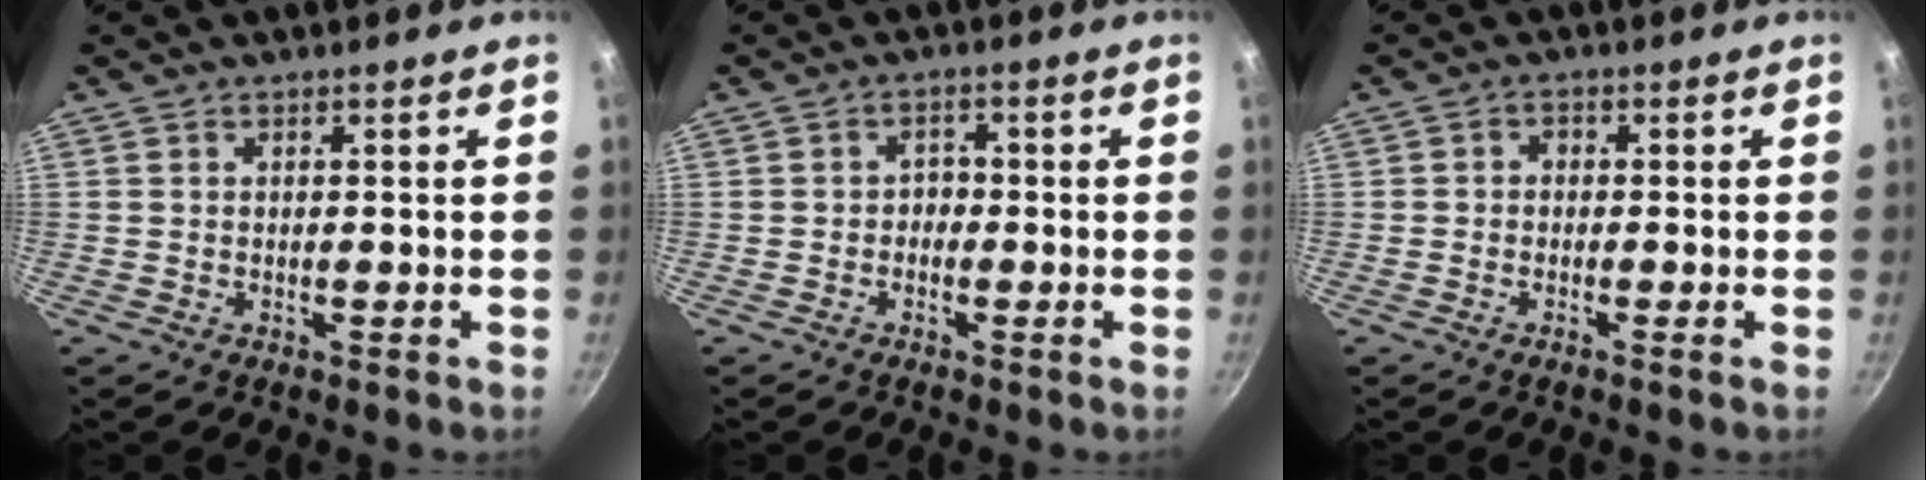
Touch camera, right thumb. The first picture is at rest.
{"total": 2.0, "force": [-0.8, 1.6, 0.8], "torque": [0.001, 0.011, -0.017]}
{"total": 1.4, "force": [-0.7, 0.6, 1.0], "torque": [-0.022, 0.010, -0.020]}